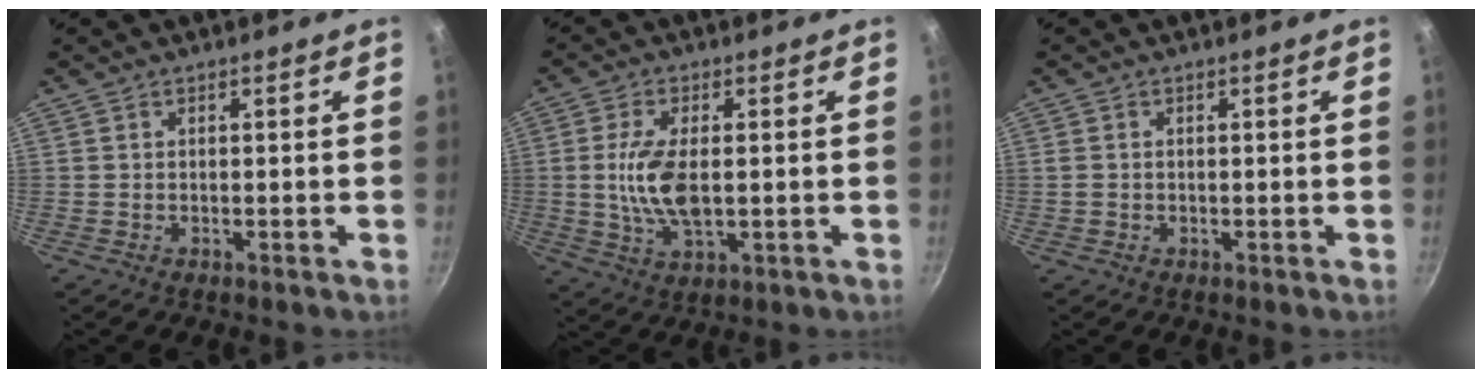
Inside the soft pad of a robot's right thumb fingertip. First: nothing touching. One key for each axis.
{"total": 9.4, "fx": 0.0, "fy": 4.5, "fz": 8.3, "tx": -0.163, "ty": -0.004, "tz": 0.001}
{"total": 1.3, "fx": -0.2, "fy": 1.2, "fz": 0.6, "tx": -0.010, "ty": 0.003, "tz": -0.004}